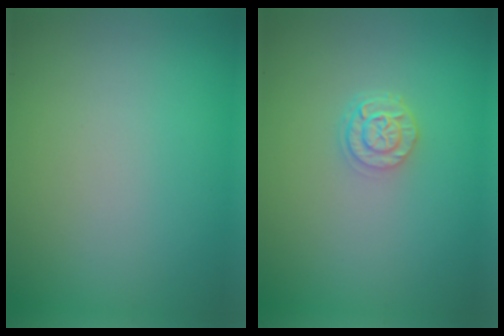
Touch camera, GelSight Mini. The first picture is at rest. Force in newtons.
{"total": 2.3, "press": 1.9, "slide": 1.4}